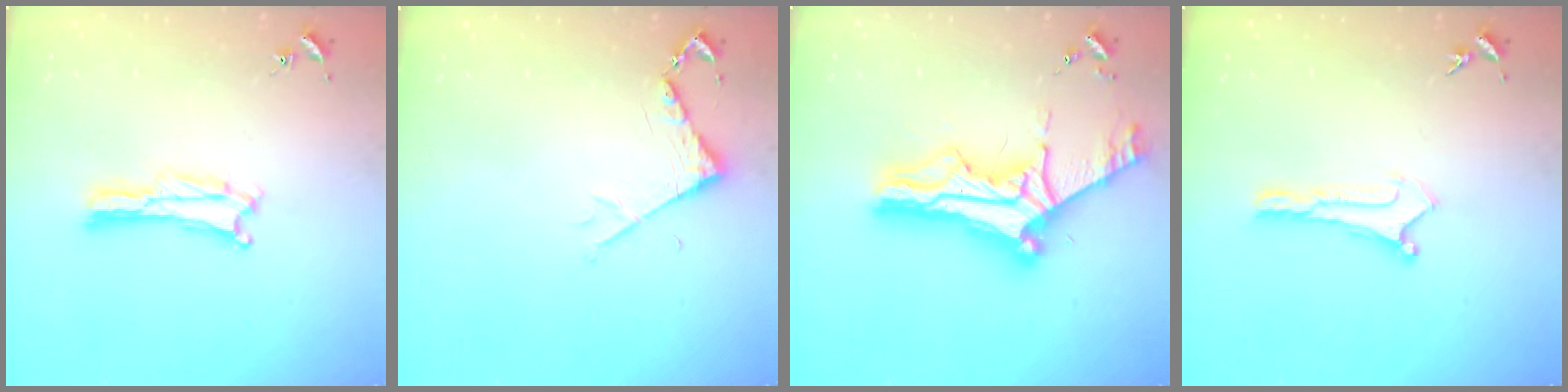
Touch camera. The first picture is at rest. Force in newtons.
{"total": 4.4, "press": 4.4, "slide": 0.5}
{"total": 11.7, "press": 11.6, "slide": 1.2}
{"total": 0.0}